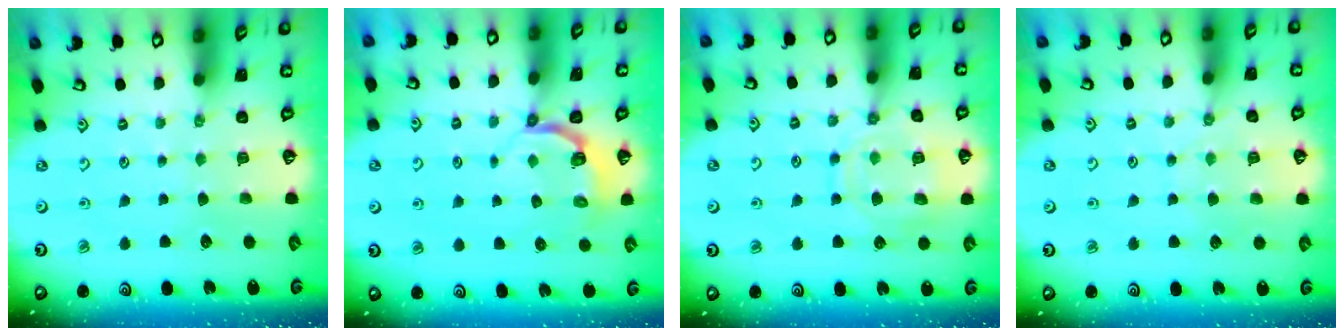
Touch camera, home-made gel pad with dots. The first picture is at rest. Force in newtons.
{"total": 4.0, "press": 3.2, "slide": 2.4}
{"total": 13.4, "press": 13.3, "slide": 1.2}
{"total": 5.5, "press": 5.4, "slide": 0.7}